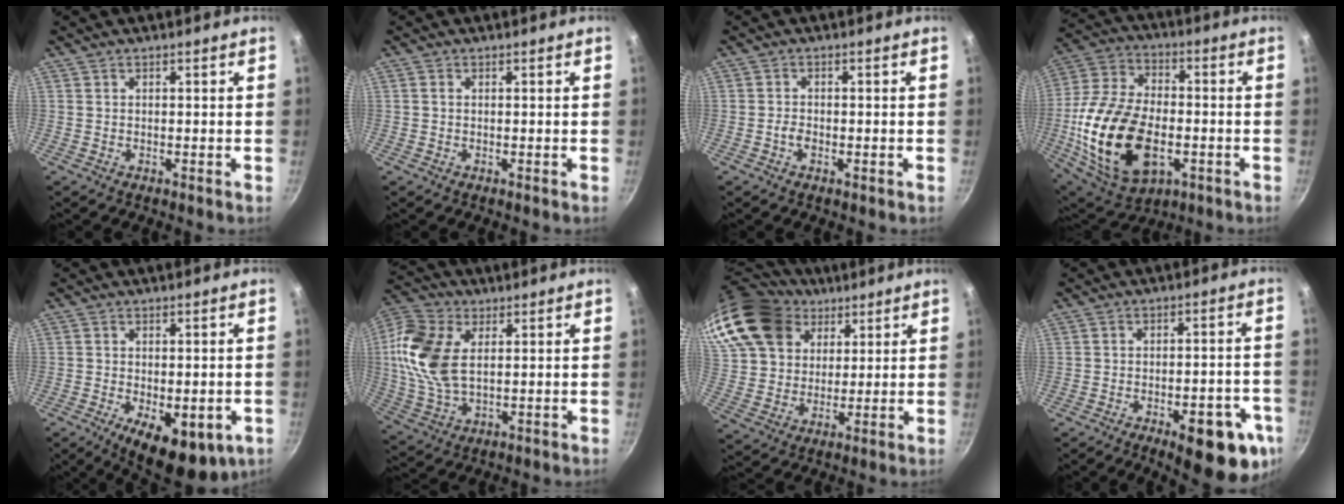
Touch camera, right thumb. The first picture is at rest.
{"total": 0.6, "force": [0.0, 0.5, 0.3], "torque": [-0.005, 0.004, 0.000]}
{"total": 1.9, "force": [-0.7, 1.1, 1.4], "torque": [-0.031, 0.004, -0.018]}
{"total": 21.5, "force": [-4.5, 12.6, 16.9], "torque": [-0.314, 0.013, -0.065]}
{"total": 12.6, "force": [-4.6, 5.7, 10.3], "torque": [-0.126, -0.002, -0.053]}
{"total": 15.0, "force": [2.7, 9.2, 11.5], "torque": [-0.226, 0.000, 0.048]}
{"total": 24.2, "force": [12.9, 17.4, 10.7], "torque": [-0.236, 0.011, 0.245]}
{"total": 16.1, "force": [-7.1, 6.2, 13.1], "torque": [-0.125, 0.021, -0.085]}